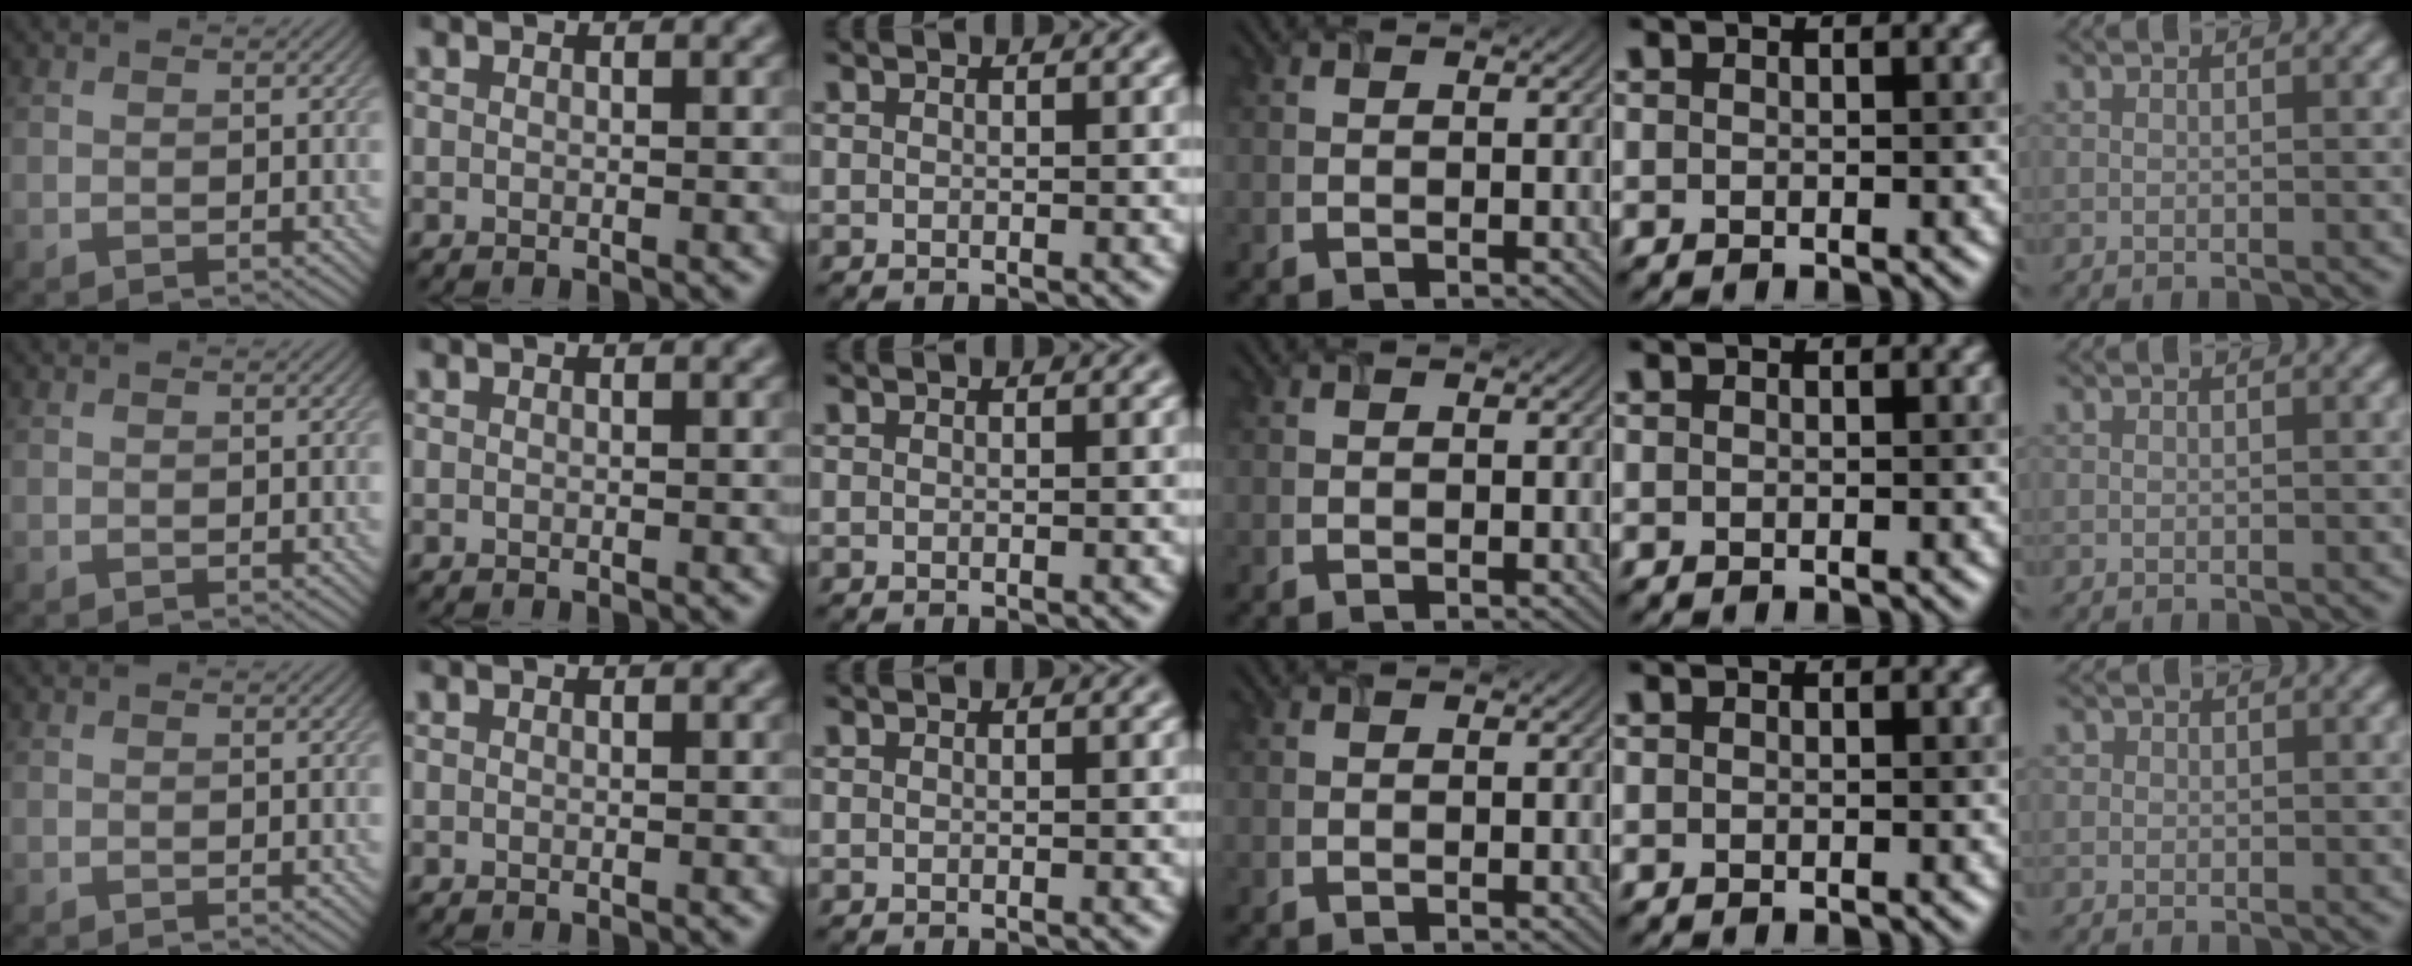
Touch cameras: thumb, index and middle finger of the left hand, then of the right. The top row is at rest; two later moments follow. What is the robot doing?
{"motion": "close", "object": "airpods case & airpods"}